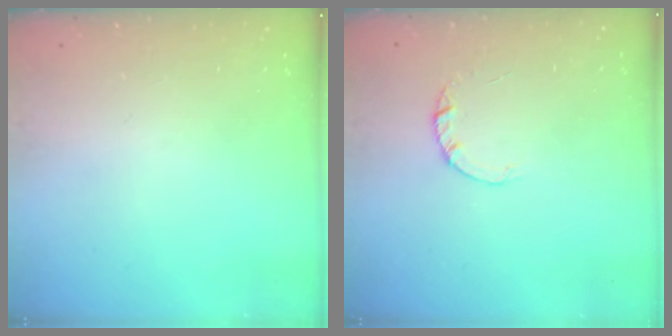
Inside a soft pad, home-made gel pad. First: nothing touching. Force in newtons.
{"total": 1.4, "press": 1.4, "slide": 0.2}